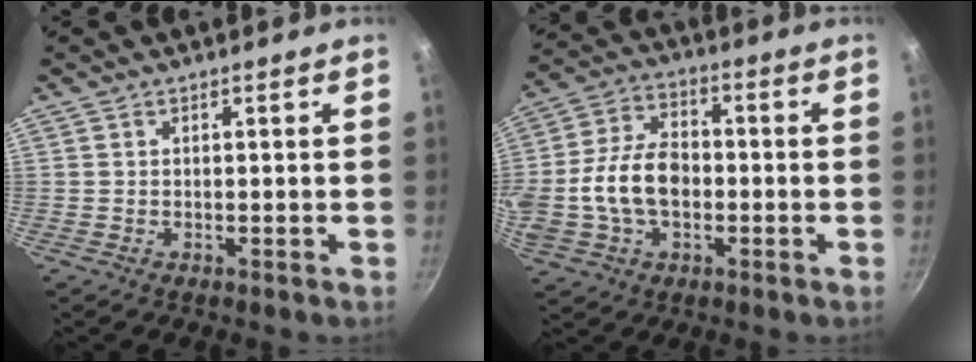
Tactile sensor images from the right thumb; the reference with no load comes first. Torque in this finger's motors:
{"motor_torque": [2.01, 2.26, 1.38, -0.93, 0.54]}